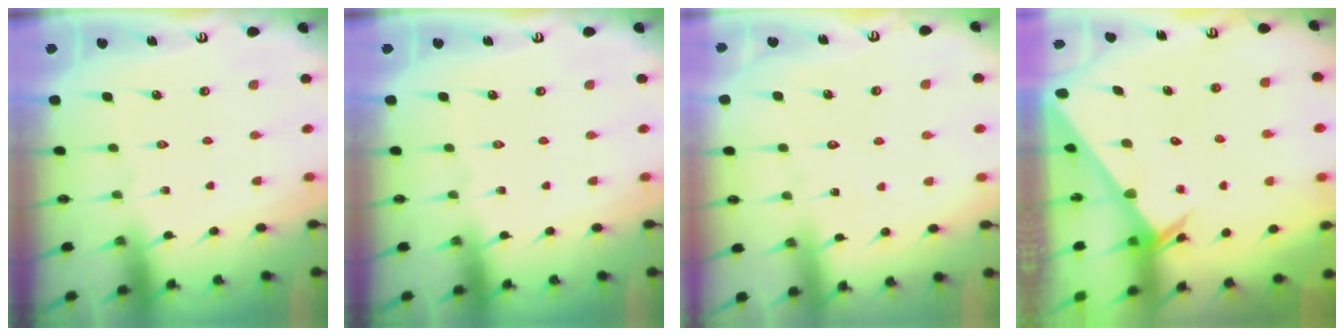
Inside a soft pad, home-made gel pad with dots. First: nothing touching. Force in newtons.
{"total": 0.0}
{"total": 4.9, "press": 4.9, "slide": 0.4}
{"total": 2.1, "press": 2.1, "slide": 0.1}